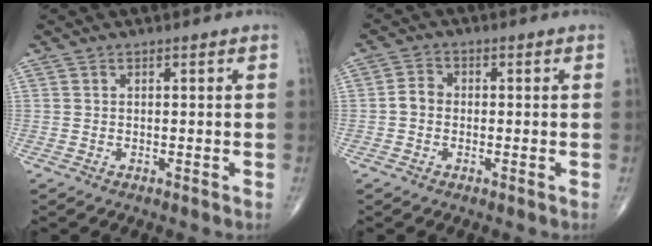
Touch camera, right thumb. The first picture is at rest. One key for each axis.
{"total": 1.9, "fx": -0.3, "fy": 1.6, "fz": 0.9, "tx": -0.008, "ty": 0.007, "tz": -0.009}